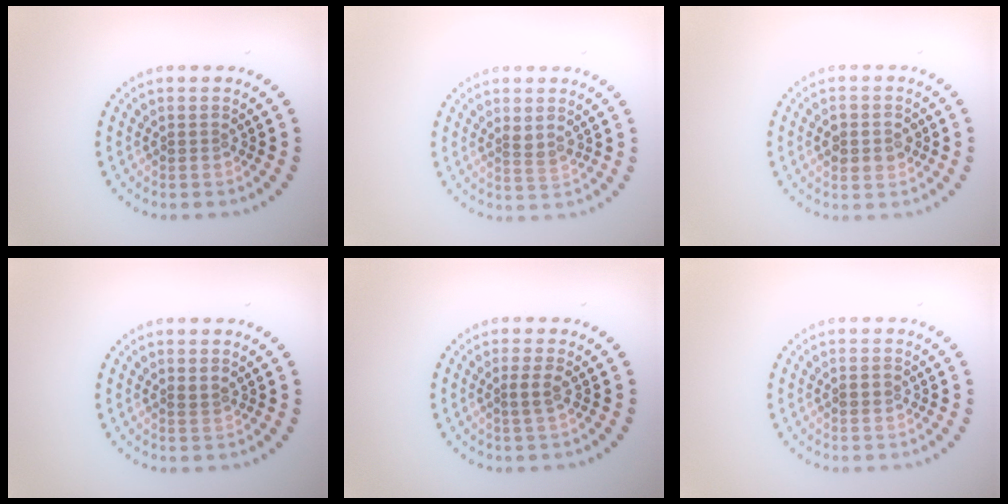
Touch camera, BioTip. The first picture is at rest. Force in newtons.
{"total": 1.3, "press": 1.0, "slide": 0.9}
{"total": 2.4, "press": 2.4, "slide": 0.2}
{"total": 0.8, "press": 0.7, "slide": 0.4}
{"total": 1.4, "press": 1.1, "slide": 0.7}
{"total": 1.3, "press": 1.3, "slide": 0.2}